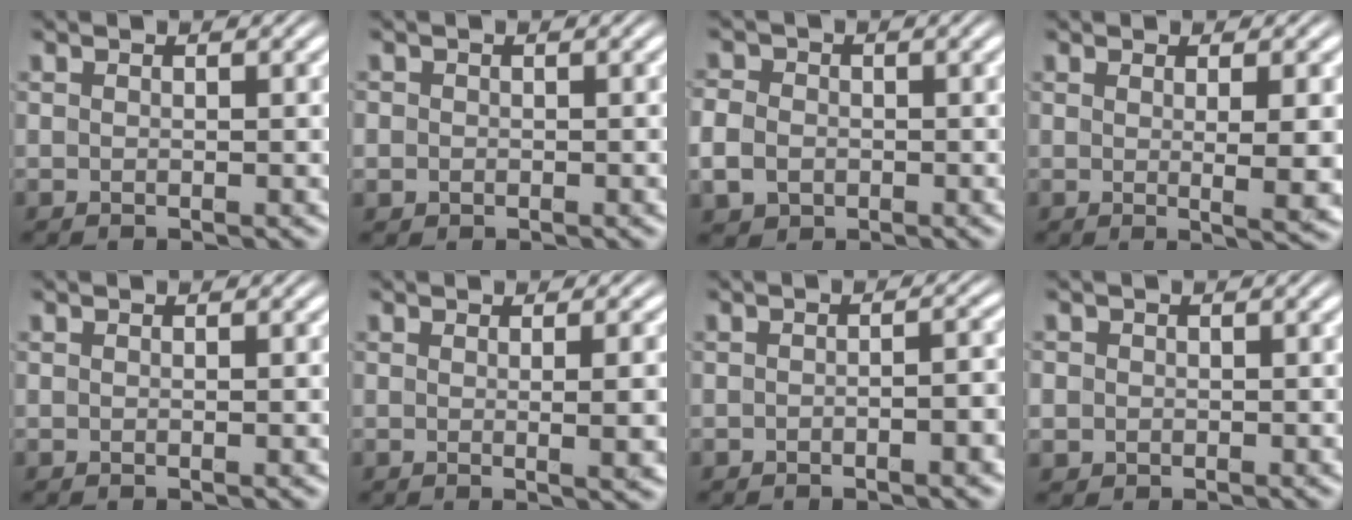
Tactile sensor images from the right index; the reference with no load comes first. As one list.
[{"total": 1.5, "force": [-0.3, 1.5, 0.3], "torque": [-0.017, -0.009, -0.004]}, {"total": 3.6, "force": [-0.8, 3.2, 1.4], "torque": [-0.042, -0.012, -0.012]}, {"total": 3.4, "force": [0.2, -0.3, 3.4], "torque": [-0.047, -0.007, 0.005]}, {"total": 0.0}, {"total": 2.3, "force": [0.1, -0.4, 2.3], "torque": [-0.033, -0.005, 0.002]}, {"total": 1.6, "force": [-1.0, 0.2, 1.2], "torque": [-0.011, 0.007, -0.023]}, {"total": 2.4, "force": [-0.4, 2.3, 0.6], "torque": [-0.027, -0.012, -0.005]}]